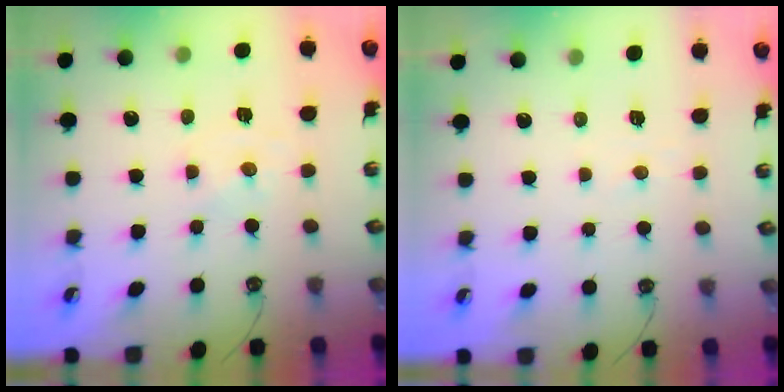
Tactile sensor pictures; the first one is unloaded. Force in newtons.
{"total": 2.2, "press": 2.1, "slide": 0.3}